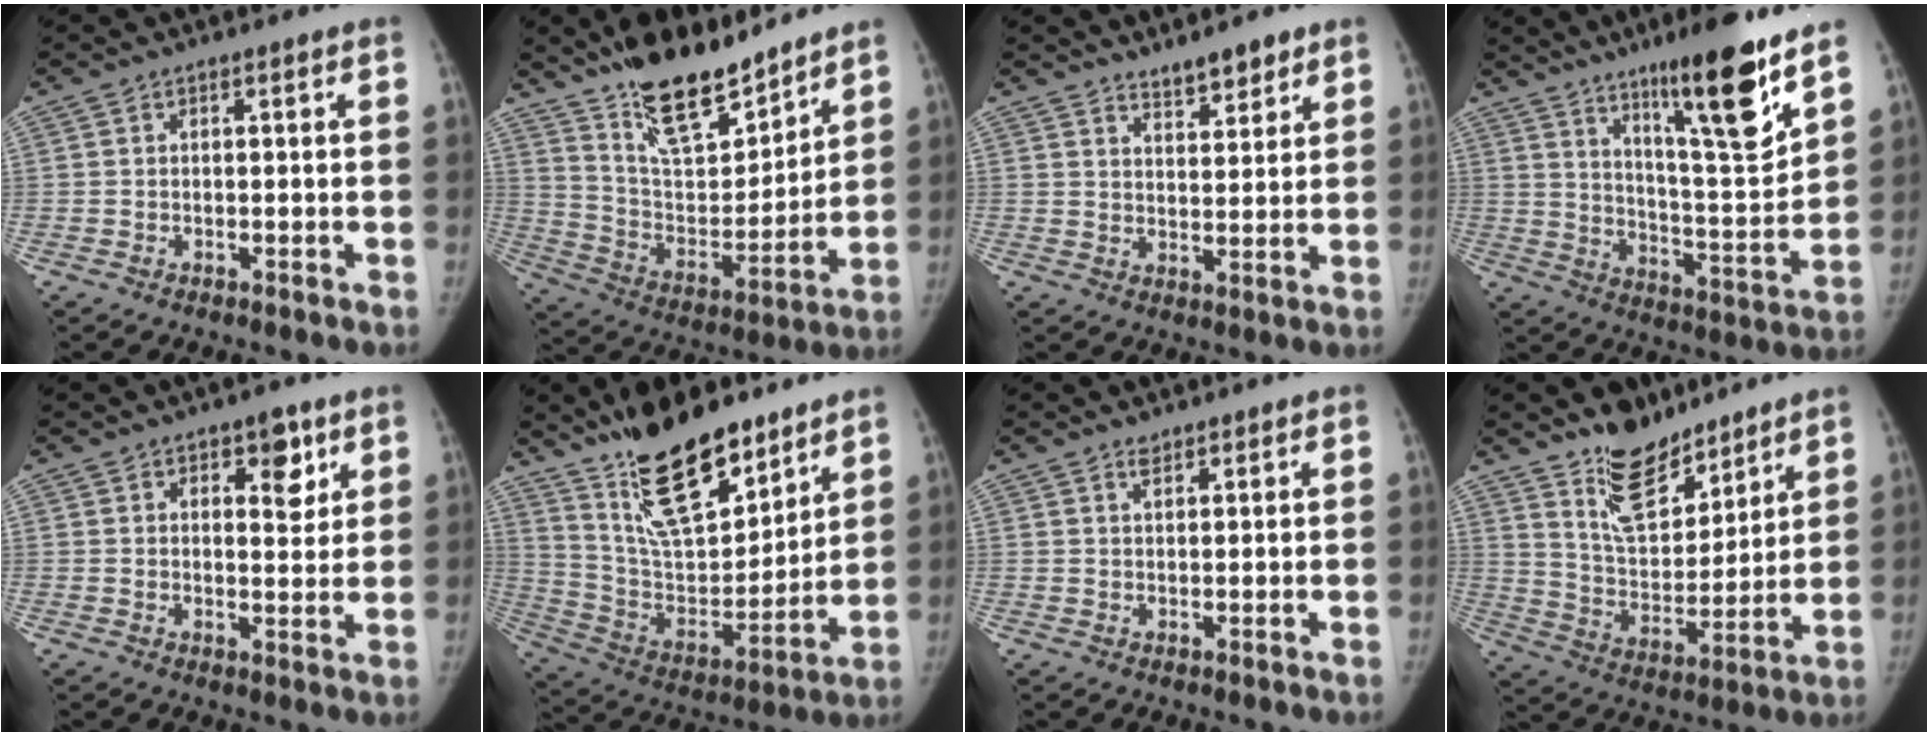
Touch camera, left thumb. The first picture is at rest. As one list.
[{"total": 19.2, "force": [15.0, 6.7, 9.9], "torque": [-0.124, -0.098, 0.264]}, {"total": 5.2, "force": [4.3, 1.7, 2.3], "torque": [-0.011, -0.034, 0.069]}, {"total": 17.8, "force": [11.5, 2.2, 13.5], "torque": [-0.185, -0.078, 0.189]}, {"total": 6.1, "force": [3.3, 3.3, 4.0], "torque": [-0.019, -0.018, 0.042]}, {"total": 22.3, "force": [15.8, 8.7, 13.1], "torque": [-0.174, -0.091, 0.281]}, {"total": 1.7, "force": [1.4, 0.7, 0.6], "torque": [0.001, -0.010, 0.021]}, {"total": 13.8, "force": [10.6, 6.3, 6.2], "torque": [-0.060, -0.083, 0.192]}]